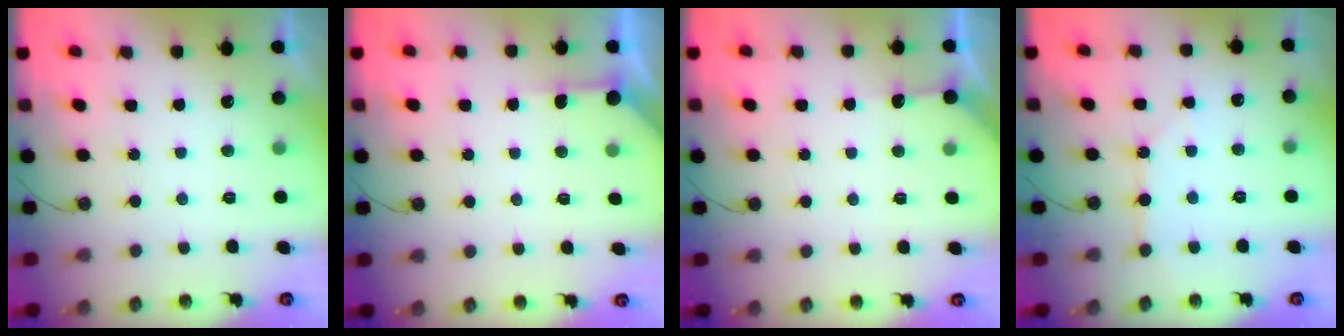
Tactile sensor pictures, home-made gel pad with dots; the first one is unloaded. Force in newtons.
{"total": 4.1, "press": 4.1, "slide": 0.5}
{"total": 4.0, "press": 4.0, "slide": 0.4}
{"total": 3.4, "press": 3.4, "slide": 0.3}